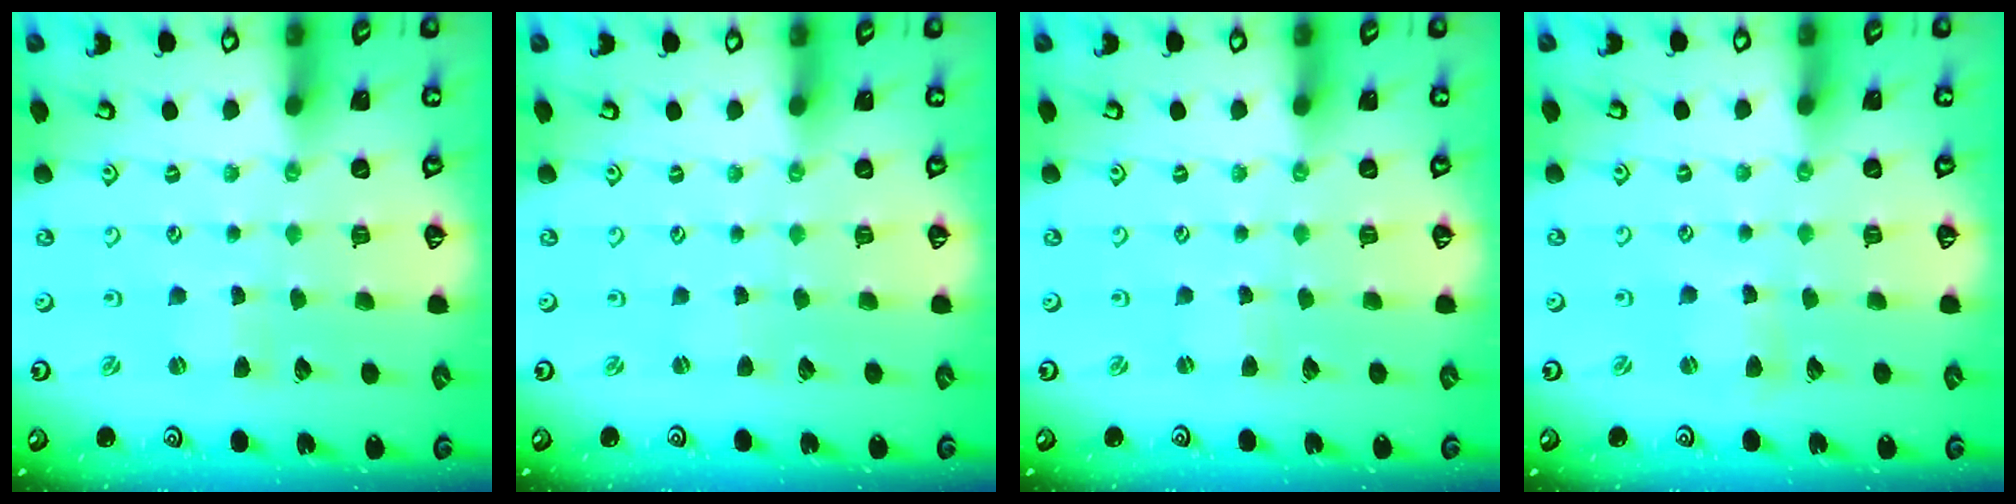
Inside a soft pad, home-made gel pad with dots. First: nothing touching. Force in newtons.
{"total": 0.0}
{"total": 0.9, "press": 0.8, "slide": 0.1}
{"total": 2.2, "press": 2.2, "slide": 0.3}